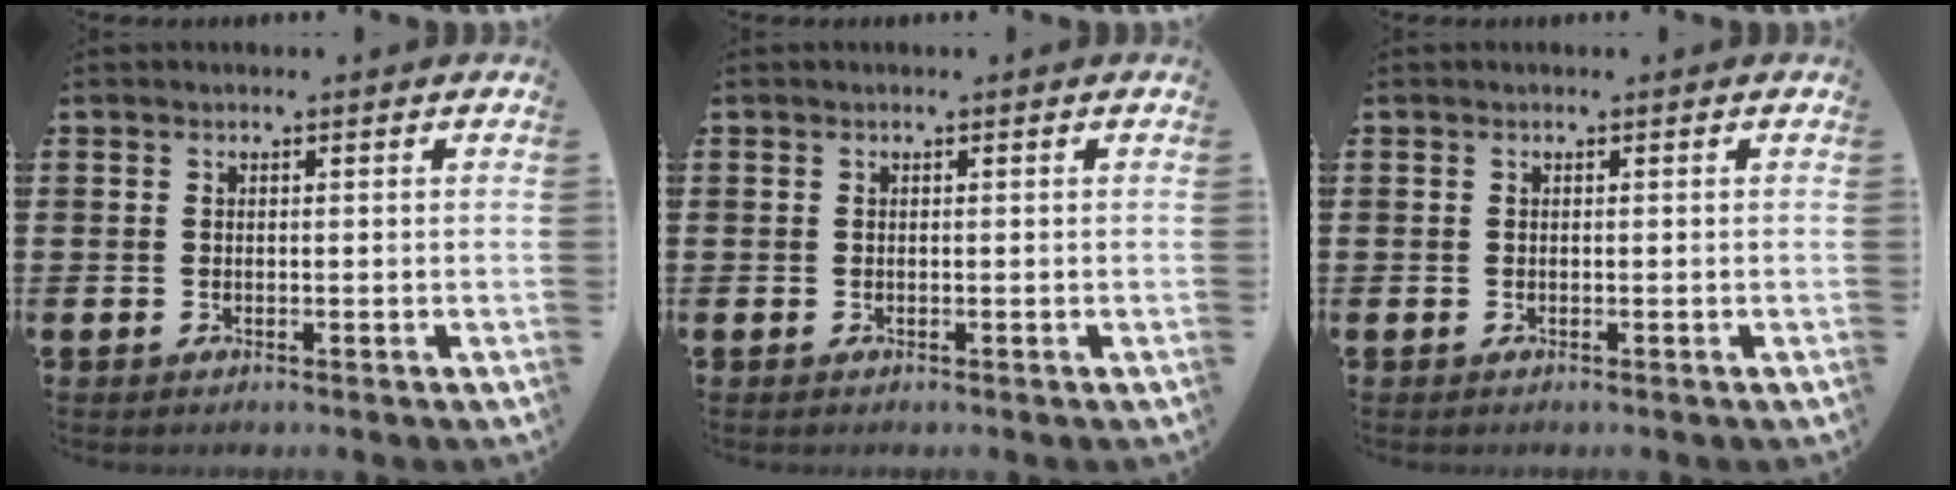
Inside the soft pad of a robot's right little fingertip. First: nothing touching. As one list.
[{"total": 0.0}, {"total": 0.0}]